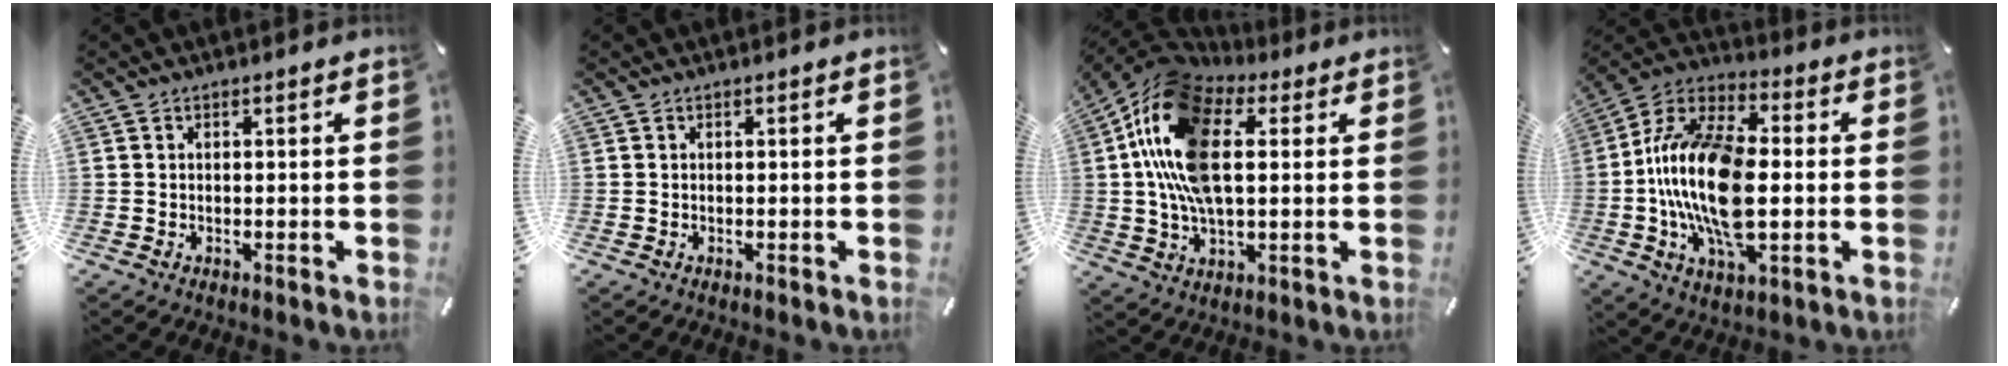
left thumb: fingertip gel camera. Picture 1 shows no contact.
{"total": 0.0}
{"total": 19.6, "force": [4.0, 11.3, 15.5], "torque": [-0.352, 0.003, 0.065]}
{"total": 19.7, "force": [-1.7, 10.7, 16.5], "torque": [-0.356, -0.002, -0.032]}